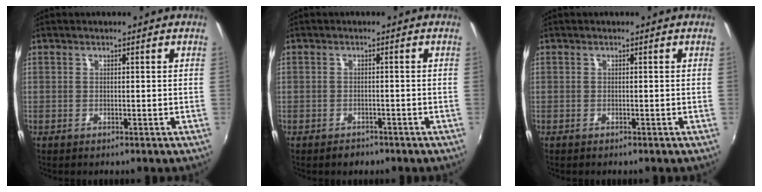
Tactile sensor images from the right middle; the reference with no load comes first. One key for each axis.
{"total": 2.0, "fx": -1.5, "fy": 1.2, "fz": 0.3, "tx": -0.010, "ty": -0.001, "tz": -0.021}
{"total": 0.0}